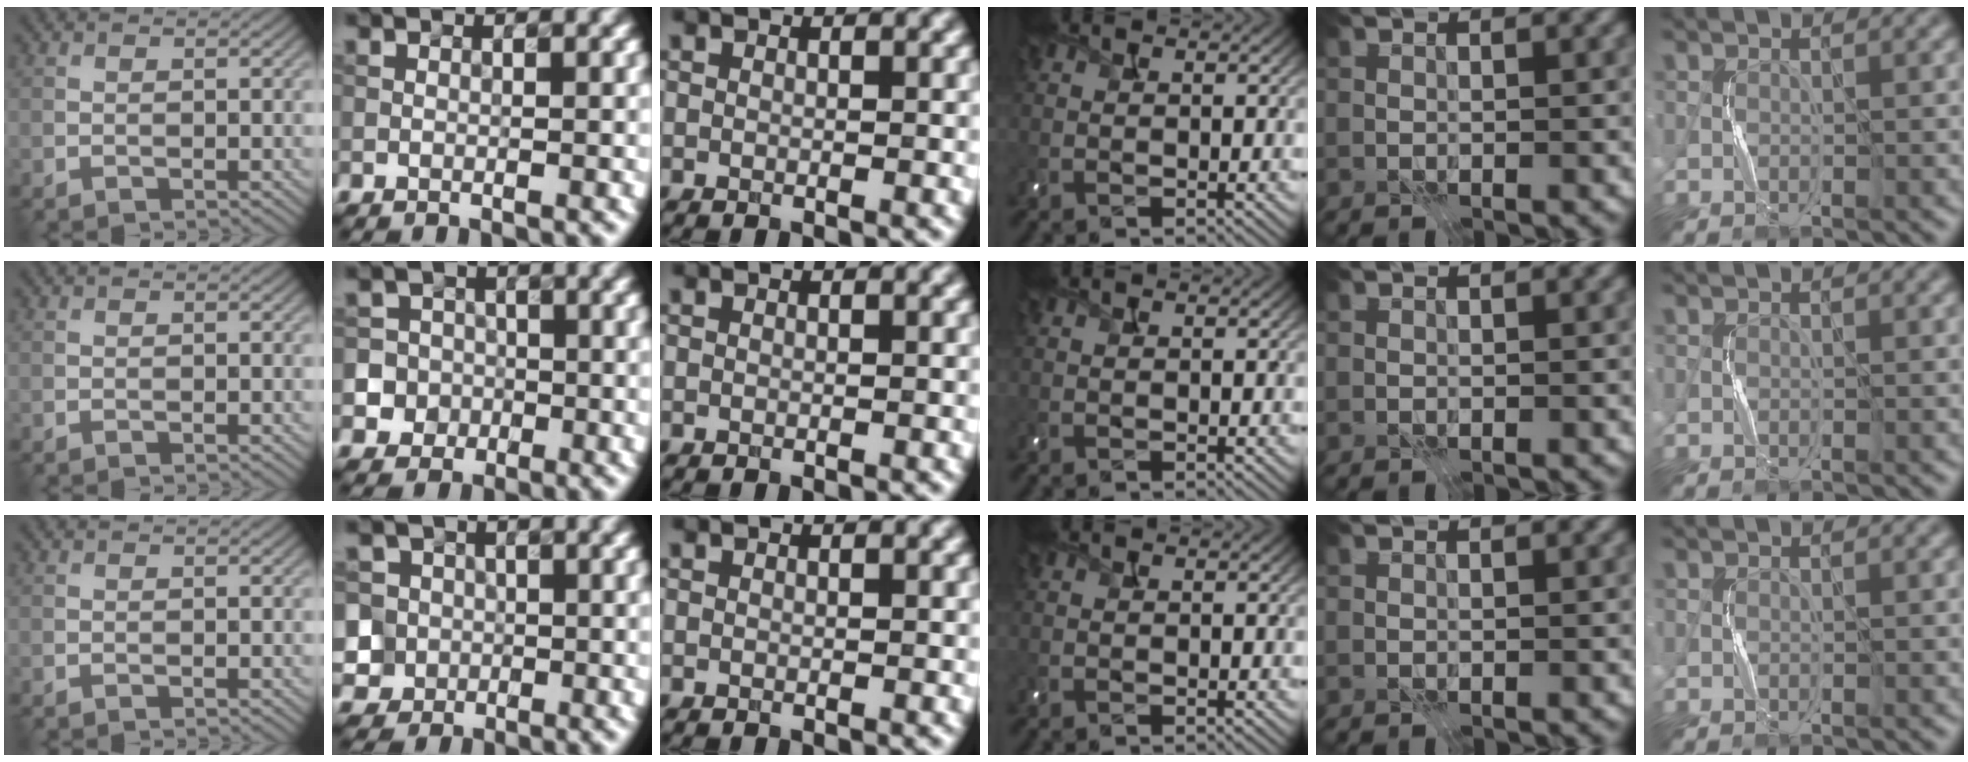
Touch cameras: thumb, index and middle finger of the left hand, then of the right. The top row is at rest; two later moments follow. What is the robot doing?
{"motion": "press", "object": "camera"}